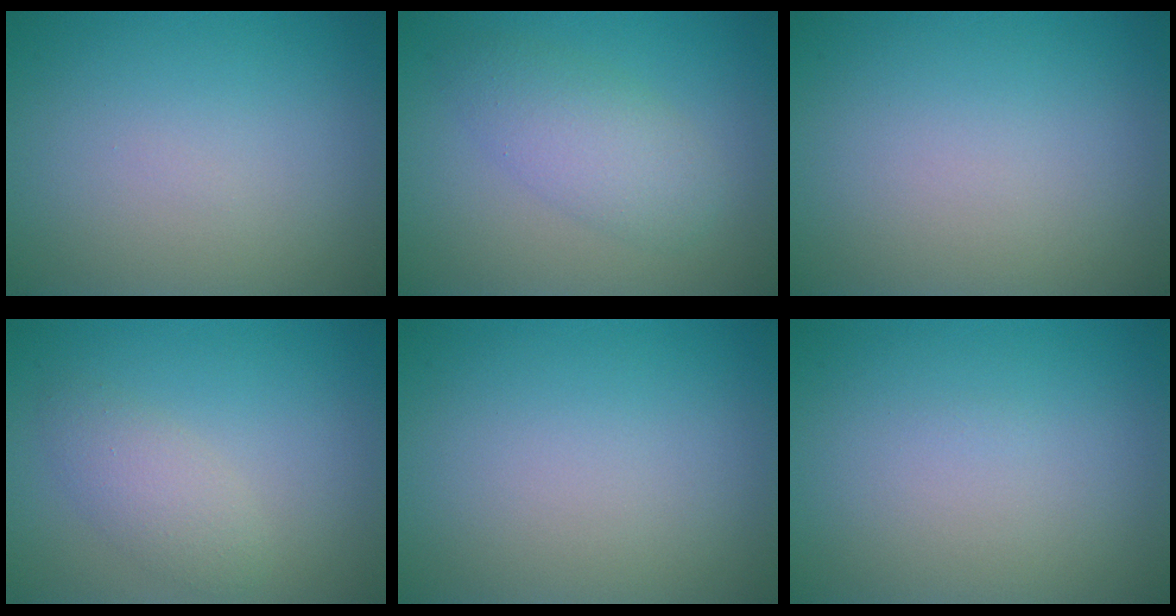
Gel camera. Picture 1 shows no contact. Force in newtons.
{"total": 3.7, "press": 3.7, "slide": 0.1}
{"total": 0.0}
{"total": 2.4, "press": 2.4, "slide": 0.1}
{"total": 0.0}
{"total": 0.0}